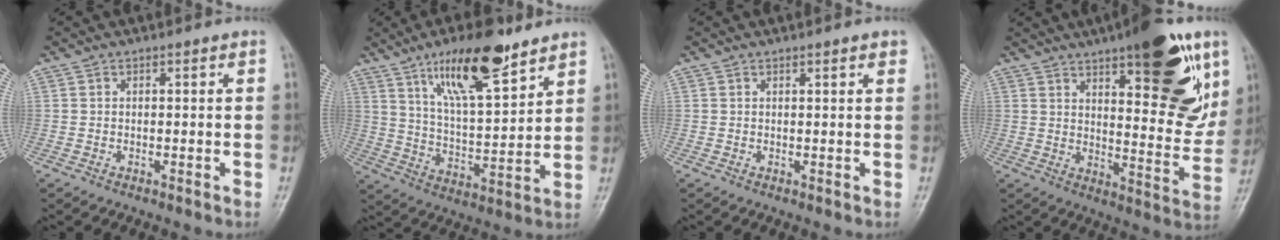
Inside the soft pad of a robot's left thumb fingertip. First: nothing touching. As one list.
[{"total": 15.8, "force": [10.1, 4.7, 11.2], "torque": [-0.167, -0.054, 0.180]}, {"total": 1.6, "force": [1.0, 0.3, 1.3], "torque": [-0.017, -0.003, 0.010]}, {"total": 22.0, "force": [11.0, 7.5, 17.5], "torque": [-0.197, -0.048, 0.156]}]